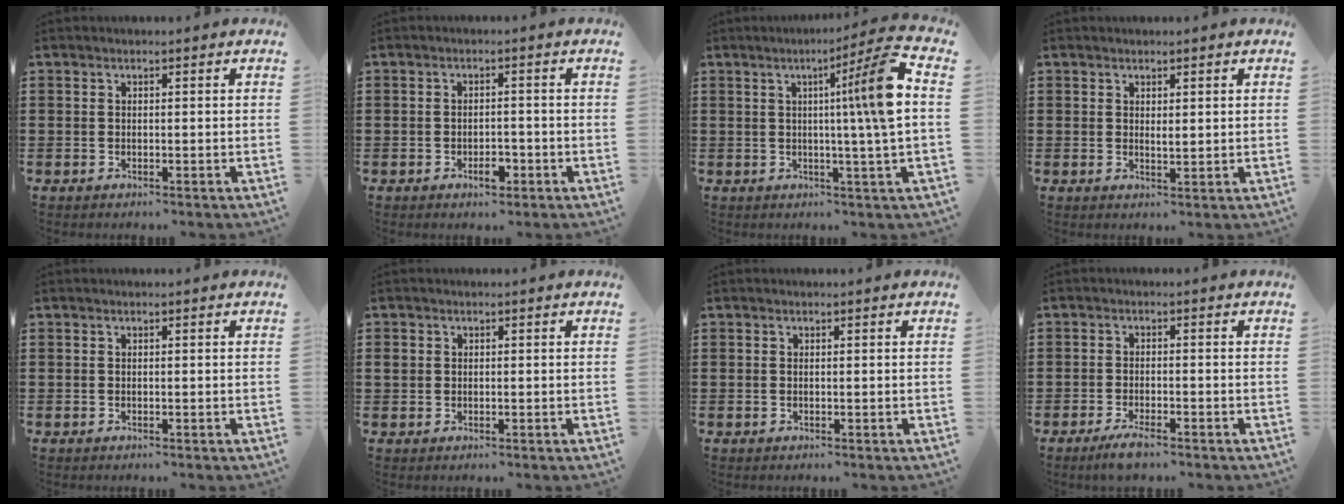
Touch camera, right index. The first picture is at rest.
{"total": 3.0, "force": [-1.5, 1.3, 2.2], "torque": [-0.039, 0.002, -0.027]}
{"total": 11.5, "force": [1.7, -0.7, 11.3], "torque": [-0.175, -0.013, 0.013]}
{"total": 1.1, "force": [0.7, 0.3, 0.9], "torque": [-0.017, 0.004, 0.011]}
{"total": 0.0}
{"total": 1.2, "force": [0.1, 1.1, 0.5], "torque": [-0.013, 0.006, 0.002]}
{"total": 0.0}
{"total": 3.0, "force": [-2.2, 0.3, 1.9], "torque": [-0.038, -0.003, -0.041]}